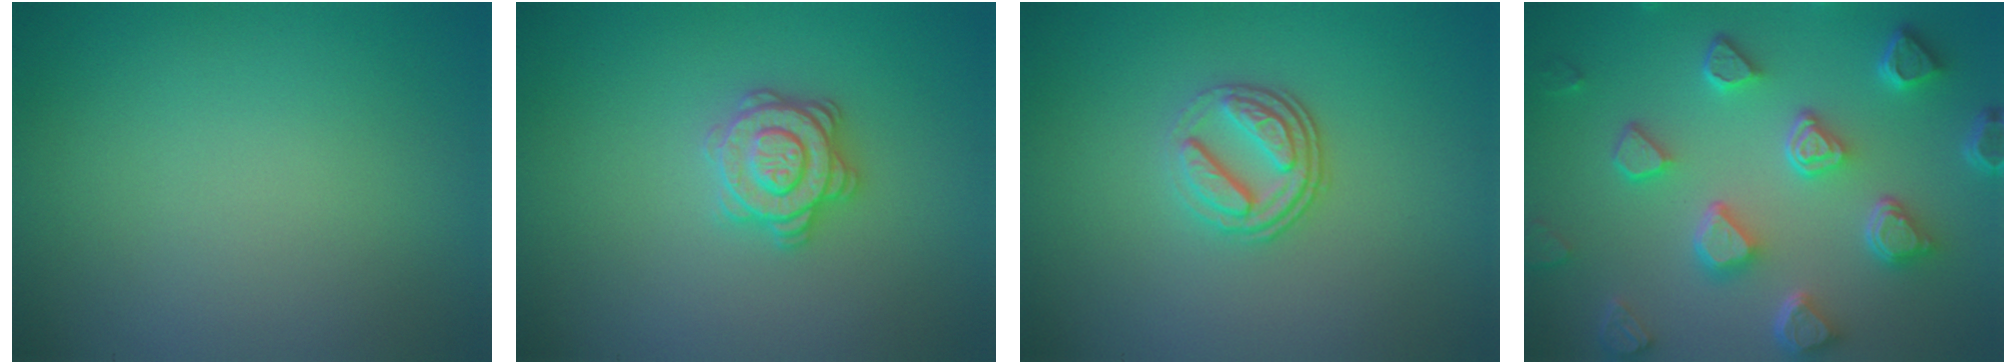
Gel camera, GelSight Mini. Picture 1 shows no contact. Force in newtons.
{"total": 2.9, "press": 2.9, "slide": 0.4}
{"total": 3.5, "press": 2.7, "slide": 2.2}
{"total": 6.8, "press": 5.3, "slide": 4.1}